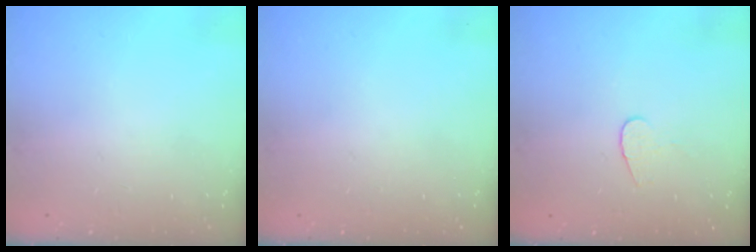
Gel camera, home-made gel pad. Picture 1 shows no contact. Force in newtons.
{"total": 0.0}
{"total": 4.7, "press": 4.6, "slide": 0.4}